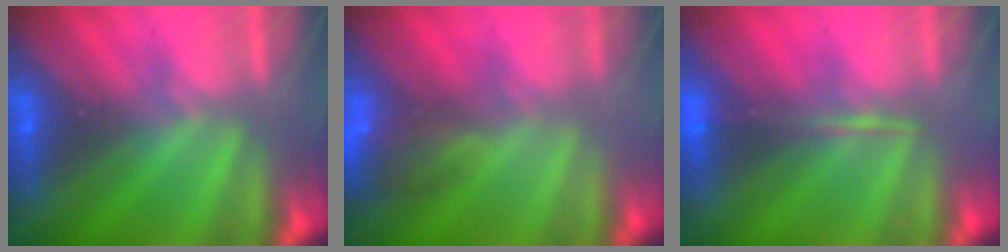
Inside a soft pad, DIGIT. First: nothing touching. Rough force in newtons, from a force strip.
{"total": 9.4}
{"total": 1.3}